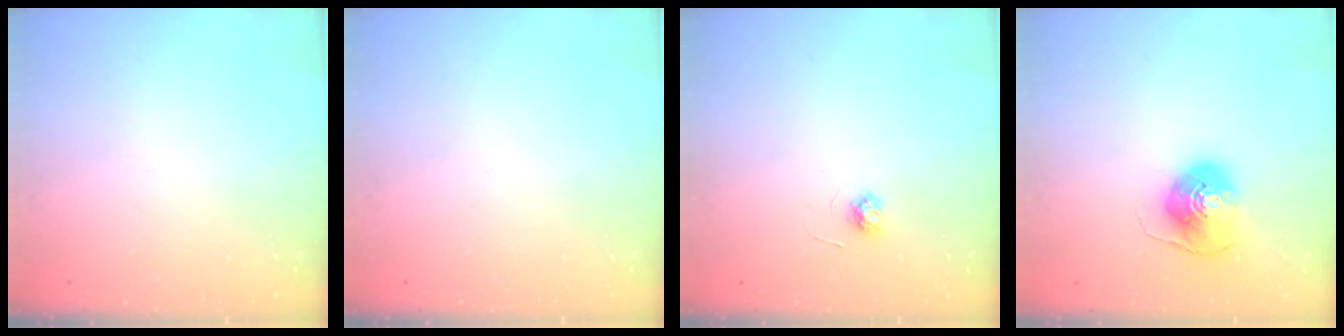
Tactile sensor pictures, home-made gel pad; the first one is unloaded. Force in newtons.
{"total": 0.0}
{"total": 3.6, "press": 3.6, "slide": 0.5}
{"total": 9.8, "press": 9.7, "slide": 1.4}